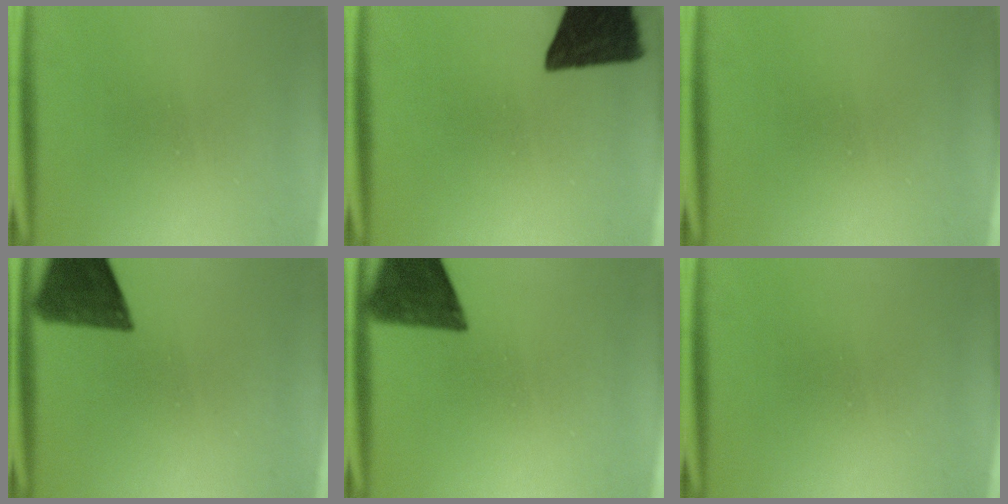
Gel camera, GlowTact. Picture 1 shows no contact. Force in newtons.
{"total": 14.8}
{"total": 0.0}
{"total": 10.6}
{"total": 11.6}
{"total": 0.0}